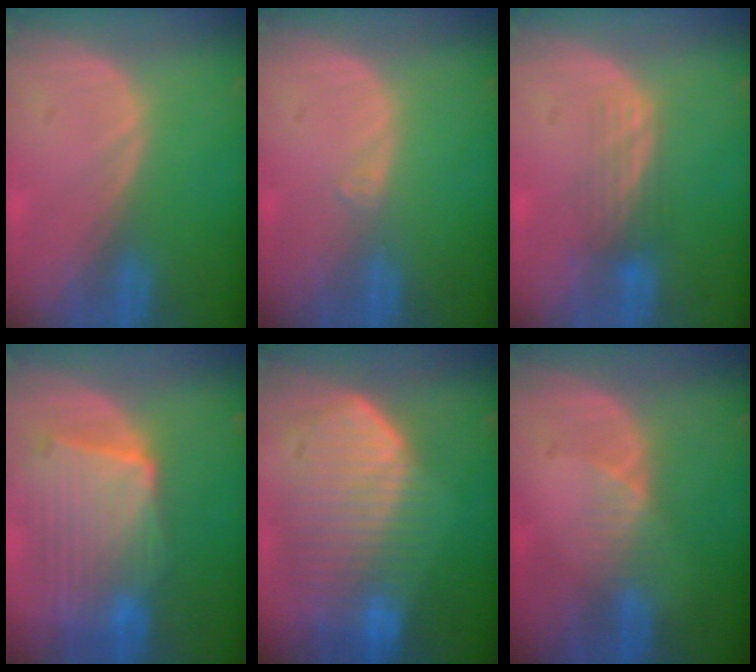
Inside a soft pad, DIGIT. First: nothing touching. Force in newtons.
{"total": 0.6, "press": 0.5, "slide": 0.2}
{"total": 3.6, "press": 3.1, "slide": 1.9}
{"total": 10.3, "press": 9.1, "slide": 4.9}
{"total": 10.8, "press": 9.5, "slide": 5.1}
{"total": 2.6, "press": 2.2, "slide": 1.4}